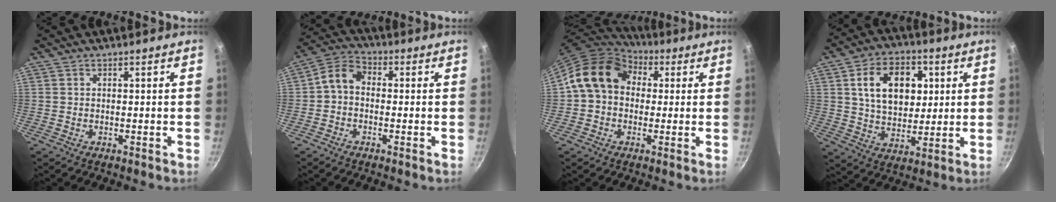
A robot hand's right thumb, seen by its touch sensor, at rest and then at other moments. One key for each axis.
{"total": 5.6, "fx": -0.8, "fy": 3.9, "fz": 3.9, "tx": -0.076, "ty": 0.026, "tz": -0.032}
{"total": 14.2, "fx": 2.3, "fy": 11.3, "fz": 8.2, "tx": -0.117, "ty": 0.033, "tz": 0.021}
{"total": 15.0, "fx": 3.7, "fy": 10.4, "fz": 10.2, "tx": -0.129, "ty": -0.001, "tz": 0.059}